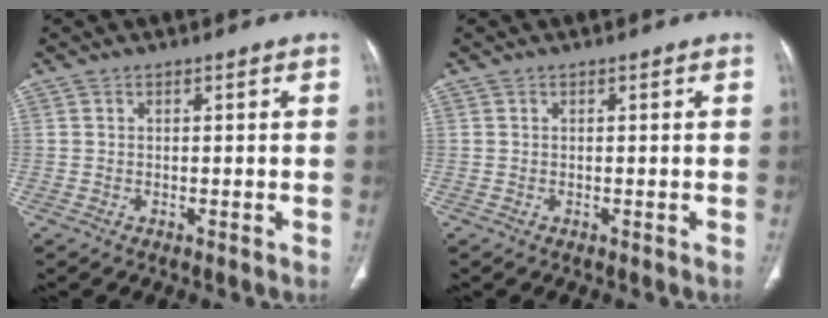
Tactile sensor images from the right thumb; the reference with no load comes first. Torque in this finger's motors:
{"motor_torque": [0.00, 0.00, 0.18, 0.18, 0.00]}